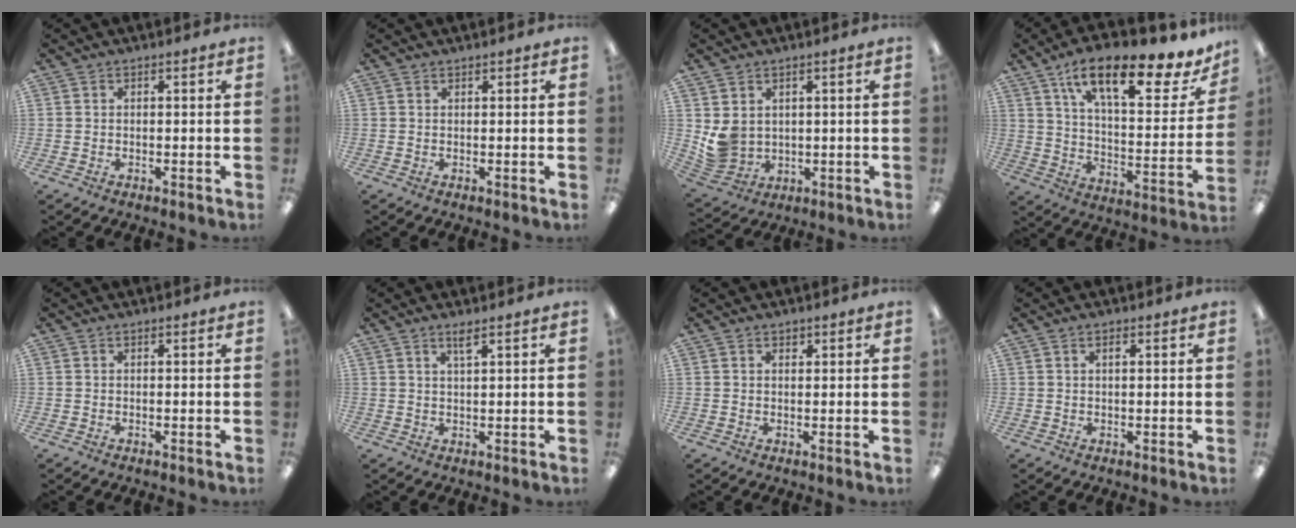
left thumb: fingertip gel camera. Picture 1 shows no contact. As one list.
[{"total": 0.6, "force": [0.5, 0.1, 0.1], "torque": [-0.003, 0.001, 0.010]}, {"total": 5.5, "force": [2.0, 4.7, 2.1], "torque": [-0.047, -0.003, 0.043]}, {"total": 20.5, "force": [13.7, 6.6, 13.8], "torque": [-0.209, -0.086, 0.221]}, {"total": 0.0}, {"total": 2.6, "force": [1.9, 0.2, 1.7], "torque": [-0.039, 0.001, 0.034]}, {"total": 1.1, "force": [0.9, 0.5, 0.4], "torque": [0.000, -0.003, 0.016]}, {"total": 1.1, "force": [0.6, 0.4, 0.9], "torque": [-0.020, 0.003, 0.010]}]